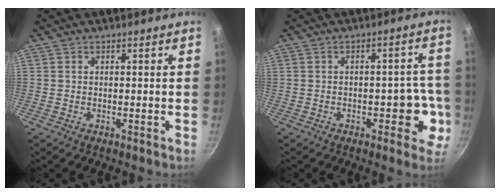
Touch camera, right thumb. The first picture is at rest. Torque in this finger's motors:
{"motor_torque": [2.49, 2.17, 1.70, -1.07, 0.26]}